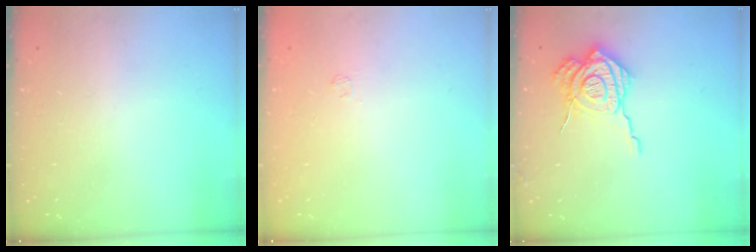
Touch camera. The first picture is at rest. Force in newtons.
{"total": 1.7, "press": 1.2, "slide": 1.1}
{"total": 15.0, "press": 14.8, "slide": 1.8}